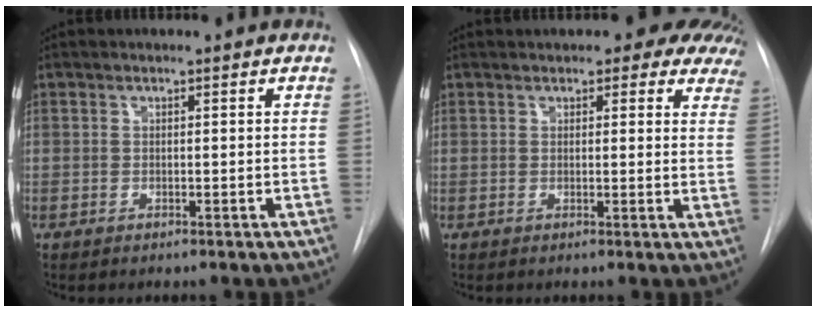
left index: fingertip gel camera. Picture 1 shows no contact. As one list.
[{"total": 9.7, "force": [8.2, 3.7, 3.6], "torque": [-0.002, -0.012, 0.070]}]